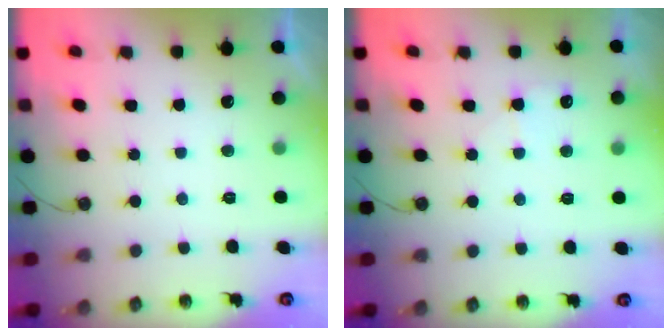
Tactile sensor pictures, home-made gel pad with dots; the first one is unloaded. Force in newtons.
{"total": 4.5, "press": 4.5, "slide": 0.4}